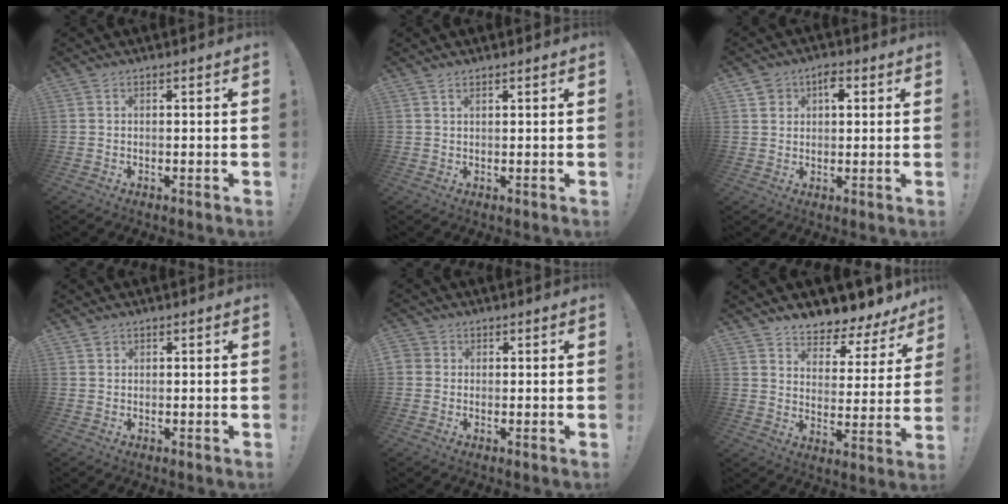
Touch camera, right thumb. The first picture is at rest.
{"total": 1.1, "force": [0.9, 0.3, 0.6], "torque": [-0.010, -0.001, 0.016]}
{"total": 5.1, "force": [2.0, 4.2, 2.0], "torque": [-0.019, -0.007, 0.030]}
{"total": 1.0, "force": [0.8, 0.7, 0.1], "torque": [0.004, -0.002, 0.014]}
{"total": 2.4, "force": [0.3, 2.2, 0.8], "torque": [-0.009, 0.003, 0.006]}
{"total": 6.0, "force": [5.3, 2.4, 1.4], "torque": [-0.013, -0.063, 0.092]}